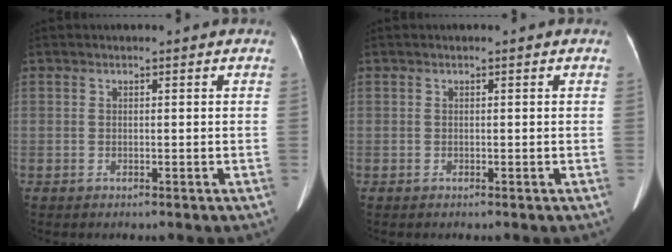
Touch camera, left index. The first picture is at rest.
{"total": 0.0}